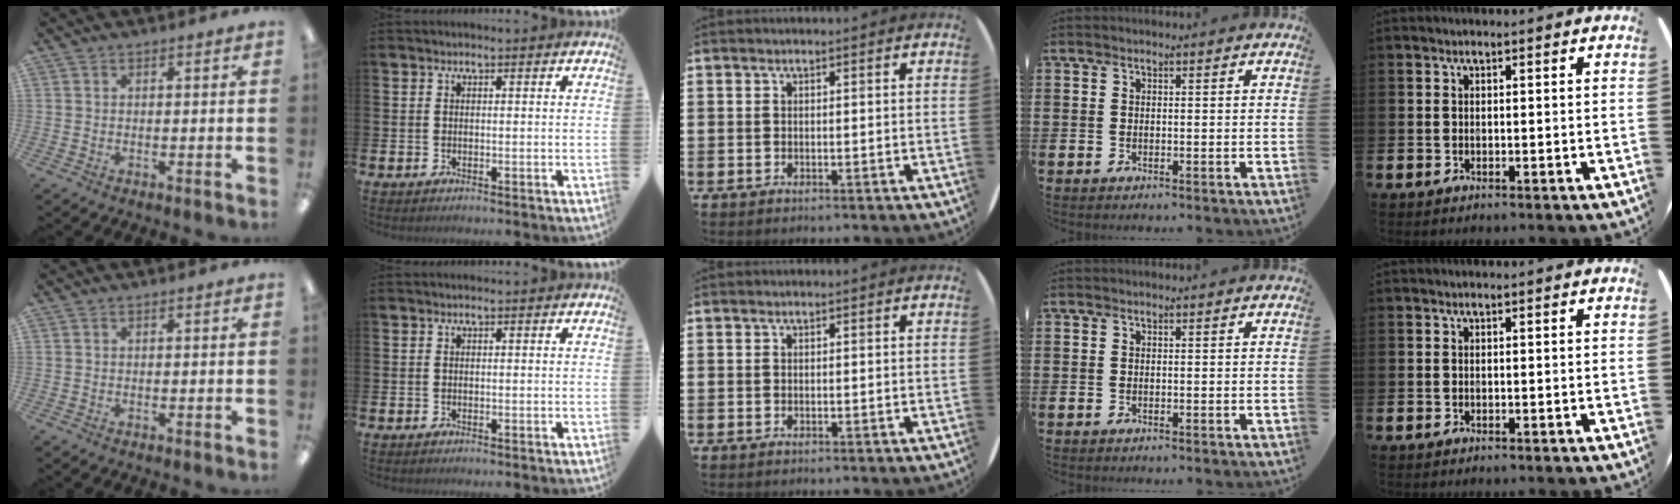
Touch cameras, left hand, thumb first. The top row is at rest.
{}